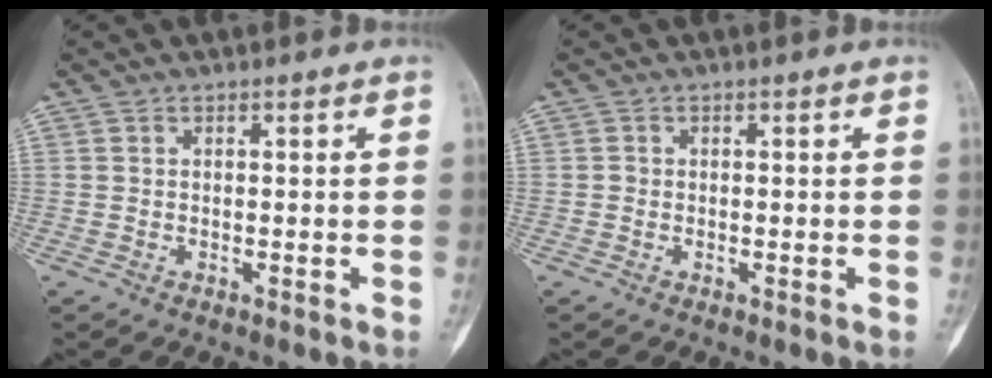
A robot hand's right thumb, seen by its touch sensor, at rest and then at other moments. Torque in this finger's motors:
{"motor_torque": [0.22, 0.00, -0.10, -0.03, 0.05]}